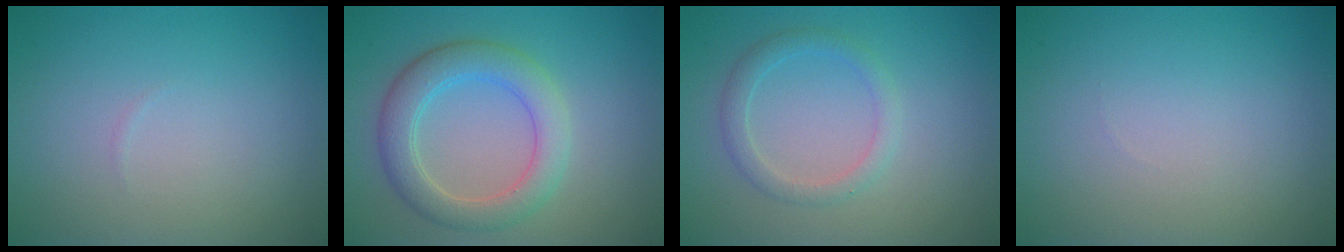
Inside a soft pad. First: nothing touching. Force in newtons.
{"total": 4.4, "press": 4.4, "slide": 0.2}
{"total": 2.0, "press": 2.0, "slide": 0.1}
{"total": 0.0}